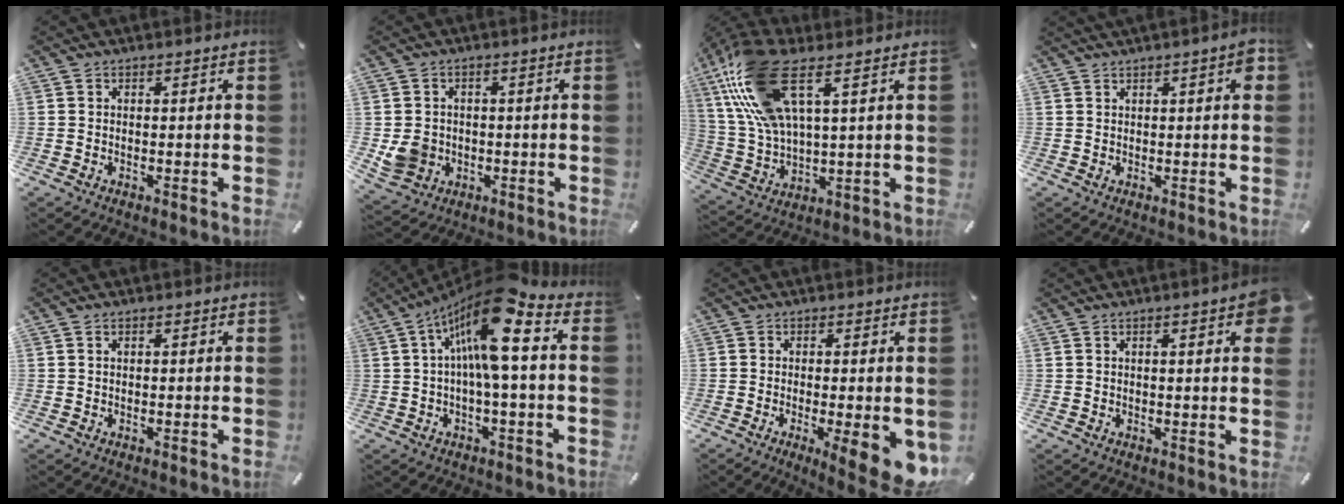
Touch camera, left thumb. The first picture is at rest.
{"total": 6.1, "force": [-0.7, 5.8, 1.9], "torque": [-0.042, 0.006, -0.013]}
{"total": 17.8, "force": [9.1, 6.6, 13.8], "torque": [-0.312, -0.027, 0.156]}
{"total": 3.4, "force": [1.6, 0.7, 3.0], "torque": [-0.050, 0.001, 0.025]}
{"total": 0.7, "force": [0.2, 0.3, 0.6], "torque": [-0.011, 0.001, 0.003]}
{"total": 15.9, "force": [4.5, 3.6, 14.8], "torque": [-0.286, -0.029, 0.062]}
{"total": 9.5, "force": [-2.7, 2.1, 8.9], "torque": [-0.111, -0.011, -0.034]}
{"total": 5.1, "force": [2.0, 1.3, 4.6], "torque": [-0.064, -0.002, 0.029]}